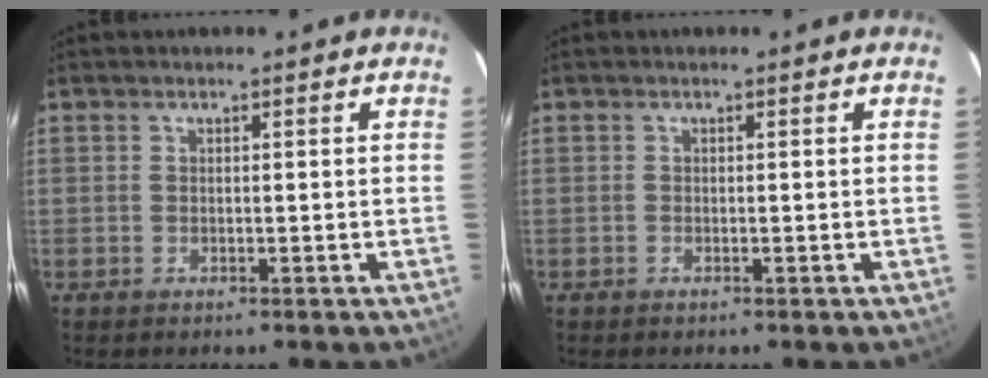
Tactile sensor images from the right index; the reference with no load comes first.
{"total": 0.0}